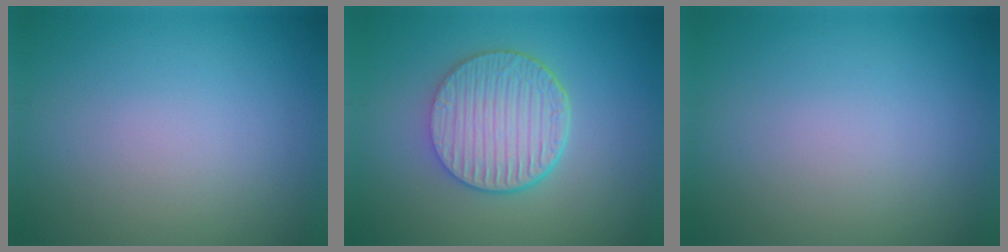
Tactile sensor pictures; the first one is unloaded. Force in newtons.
{"total": 6.3, "press": 4.6, "slide": 4.3}
{"total": 0.0}